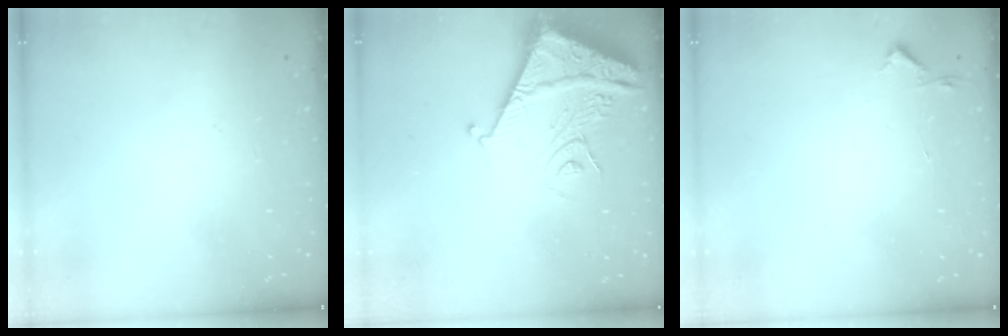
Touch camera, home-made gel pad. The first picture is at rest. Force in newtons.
{"total": 10.0, "press": 9.9, "slide": 1.3}
{"total": 2.7, "press": 2.6, "slide": 0.4}